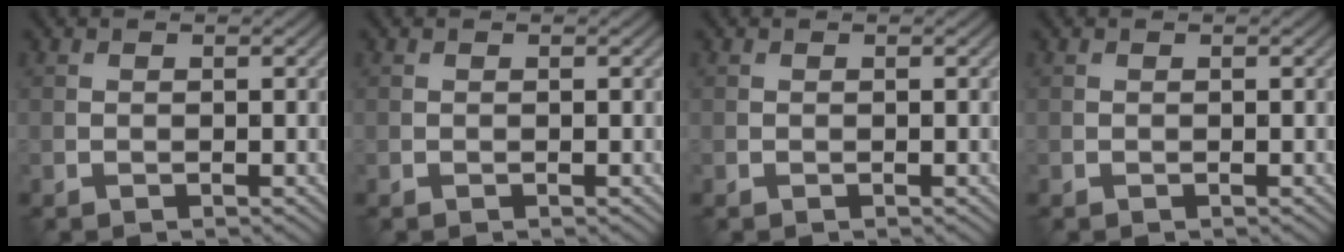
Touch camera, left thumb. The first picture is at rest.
{"total": 0.0}
{"total": 0.0}
{"total": 0.0}